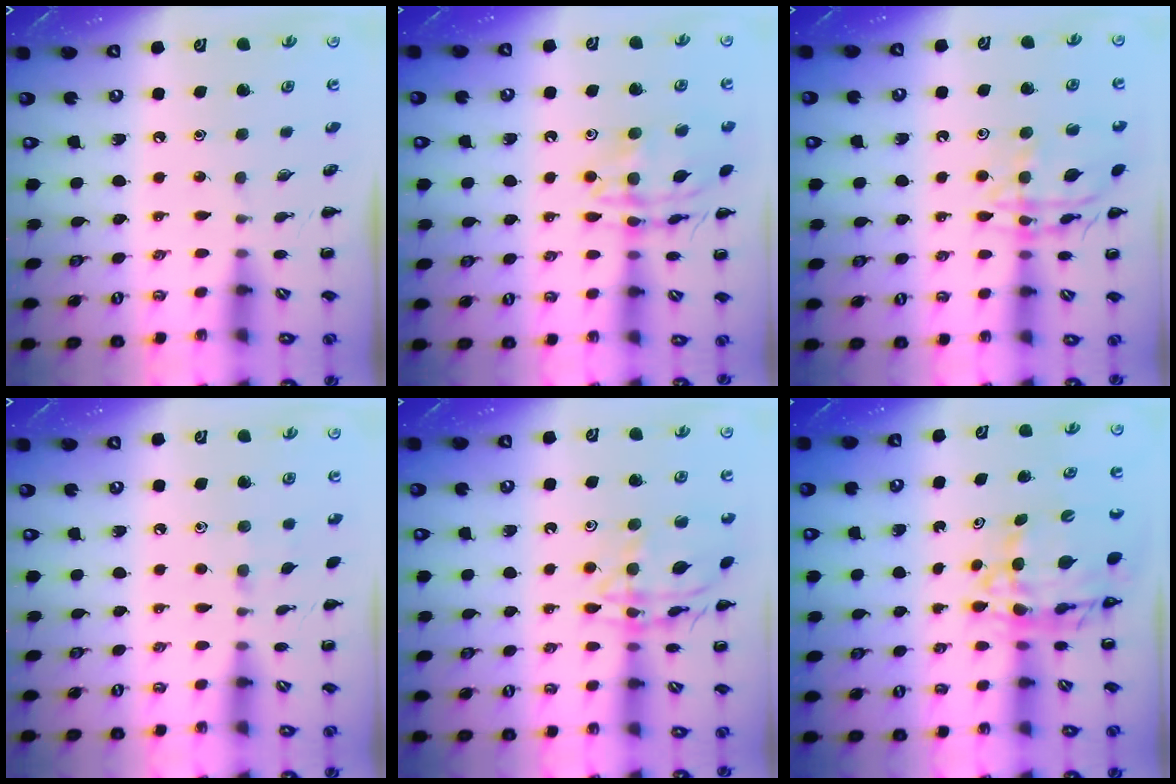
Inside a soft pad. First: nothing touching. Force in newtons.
{"total": 15.4, "press": 15.3, "slide": 1.2}
{"total": 14.8, "press": 14.7, "slide": 0.9}
{"total": 5.2, "press": 4.8, "slide": 1.8}
{"total": 15.4, "press": 15.3, "slide": 0.3}
{"total": 10.4, "press": 9.7, "slide": 3.5}